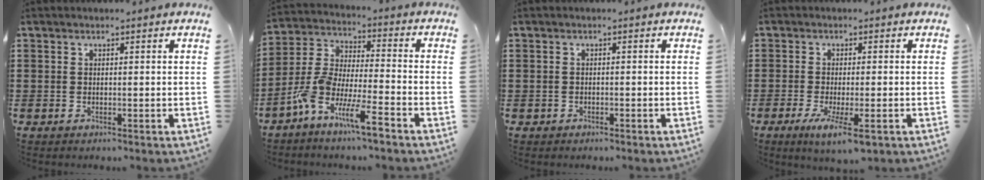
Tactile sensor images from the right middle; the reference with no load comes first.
{"total": 9.5, "force": [-7.0, 1.0, 6.4], "torque": [-0.157, -0.019, -0.145]}
{"total": 0.6, "force": [-0.6, 0.3, -0.1], "torque": [-0.001, 0.001, -0.013]}
{"total": 4.9, "force": [-2.5, 0.8, 4.1], "torque": [-0.070, -0.009, -0.038]}